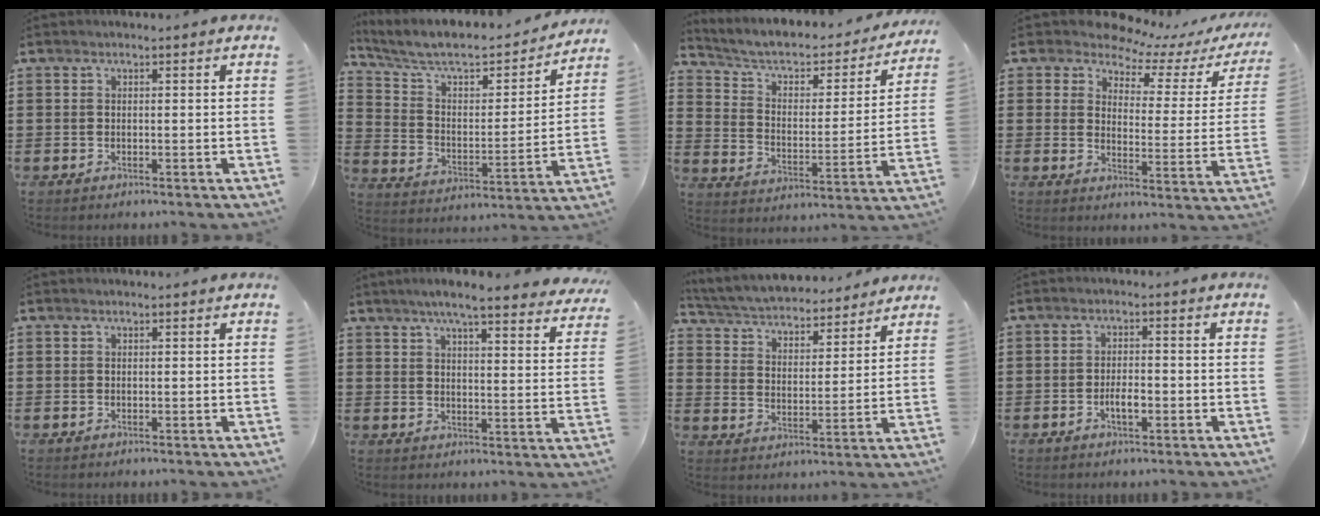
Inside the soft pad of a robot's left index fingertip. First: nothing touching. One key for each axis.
{"total": 7.2, "fx": 6.1, "fy": 2.1, "fz": 3.1, "tx": -0.091, "ty": -0.039, "tz": 0.101}
{"total": 4.6, "fx": 3.2, "fy": 2.3, "fz": 2.4, "tx": -0.065, "ty": -0.021, "tz": 0.046}
{"total": 6.2, "fx": 5.6, "fy": 2.3, "fz": 1.3, "tx": -0.055, "ty": -0.036, "tz": 0.095}
{"total": 0.0}
{"total": 6.0, "fx": 5.2, "fy": 0.1, "fz": 3.1, "tx": -0.069, "ty": -0.022, "tz": 0.087}
{"total": 4.7, "fx": 4.7, "fy": 0.5, "fz": 0.6, "tx": -0.038, "ty": -0.034, "tz": 0.076}
{"total": 3.1, "fx": -1.1, "fy": 1.1, "fz": 2.7, "tx": -0.048, "ty": 0.004, "tz": -0.019}